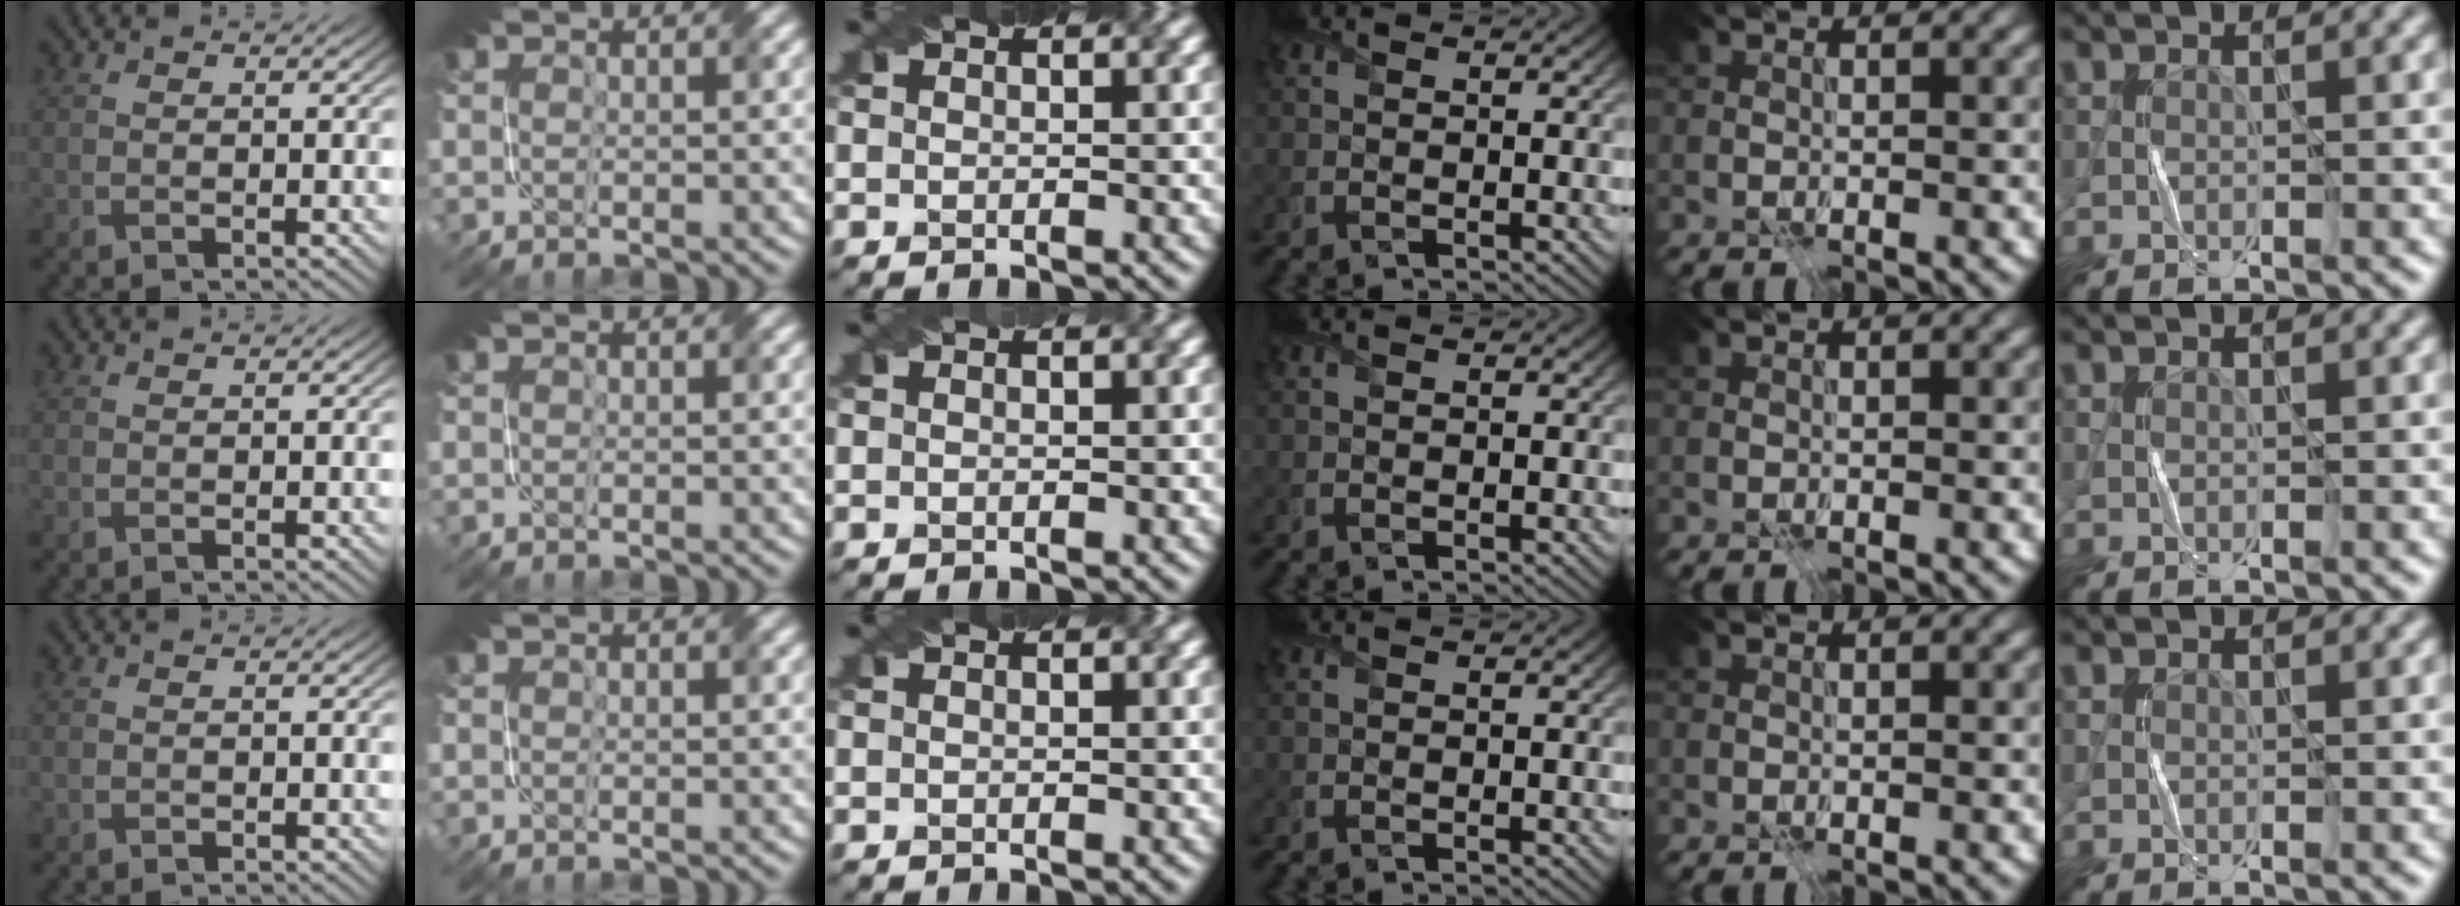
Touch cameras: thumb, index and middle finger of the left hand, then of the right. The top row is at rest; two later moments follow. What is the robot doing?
{"motion": "fold", "object": "paper"}